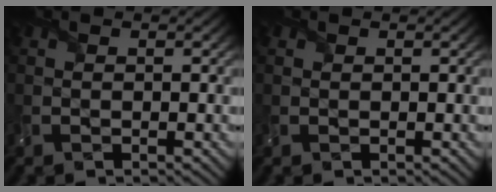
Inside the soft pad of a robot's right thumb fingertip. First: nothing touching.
{"total": 0.8, "force": [0.5, 0.7, 0.1], "torque": [-0.004, 0.002, 0.009]}